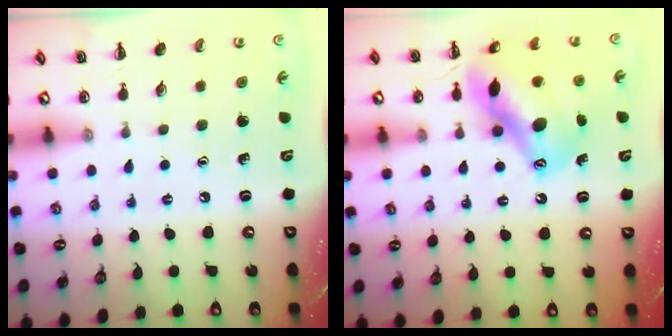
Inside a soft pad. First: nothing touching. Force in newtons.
{"total": 15.6, "press": 15.0, "slide": 4.1}